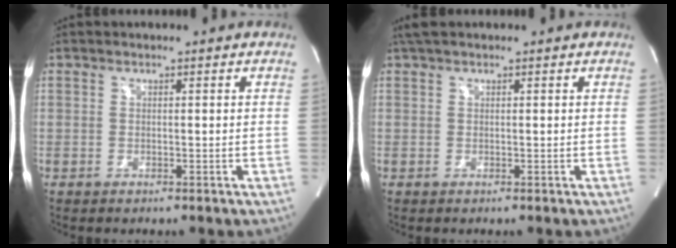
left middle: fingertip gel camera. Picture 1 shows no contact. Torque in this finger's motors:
{"motor_torque": [0.28, -0.20, -0.05, 0.04]}